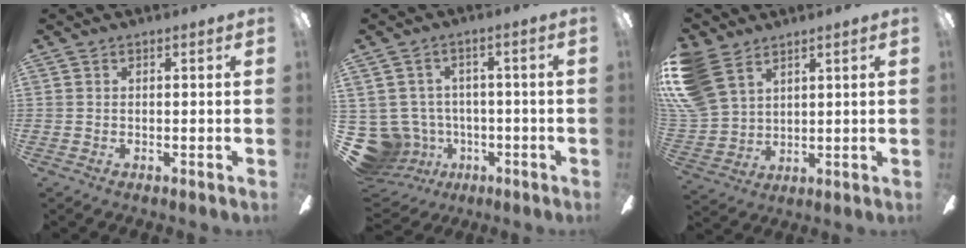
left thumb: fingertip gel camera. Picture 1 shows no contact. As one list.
[{"total": 10.8, "force": [-2.8, 9.8, 3.6], "torque": [-0.122, 0.008, -0.045]}, {"total": 13.2, "force": [7.6, 8.4, 6.9], "torque": [-0.178, -0.019, 0.150]}]